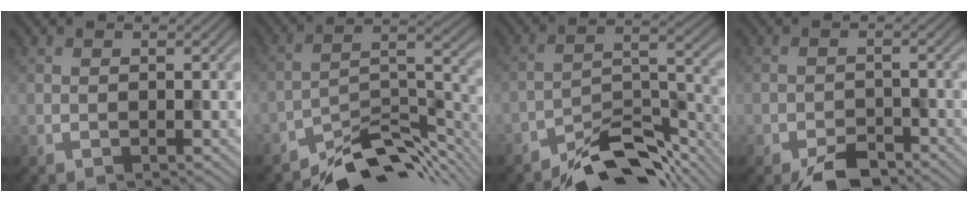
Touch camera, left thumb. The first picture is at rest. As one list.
[{"total": 10.5, "force": [-8.4, 3.4, 5.3], "torque": [-0.073, -0.005, -0.152]}, {"total": 9.8, "force": [-8.3, 2.9, 4.5], "torque": [-0.058, 0.005, -0.152]}, {"total": 4.2, "force": [-3.3, 1.7, 2.1], "torque": [-0.030, -0.002, -0.059]}]